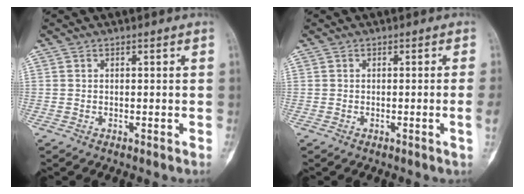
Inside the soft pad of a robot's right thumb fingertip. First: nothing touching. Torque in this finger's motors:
{"motor_torque": [-0.43, -0.12, 0.03, 0.06, -0.01]}